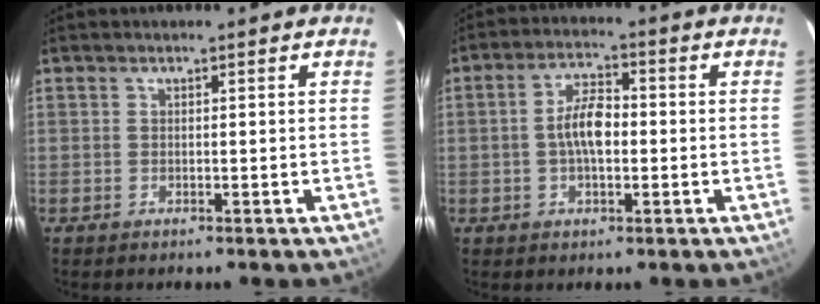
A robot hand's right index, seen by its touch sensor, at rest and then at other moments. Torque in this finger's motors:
{"motor_torque": [0.29, 0.02, 0.20, 0.11]}